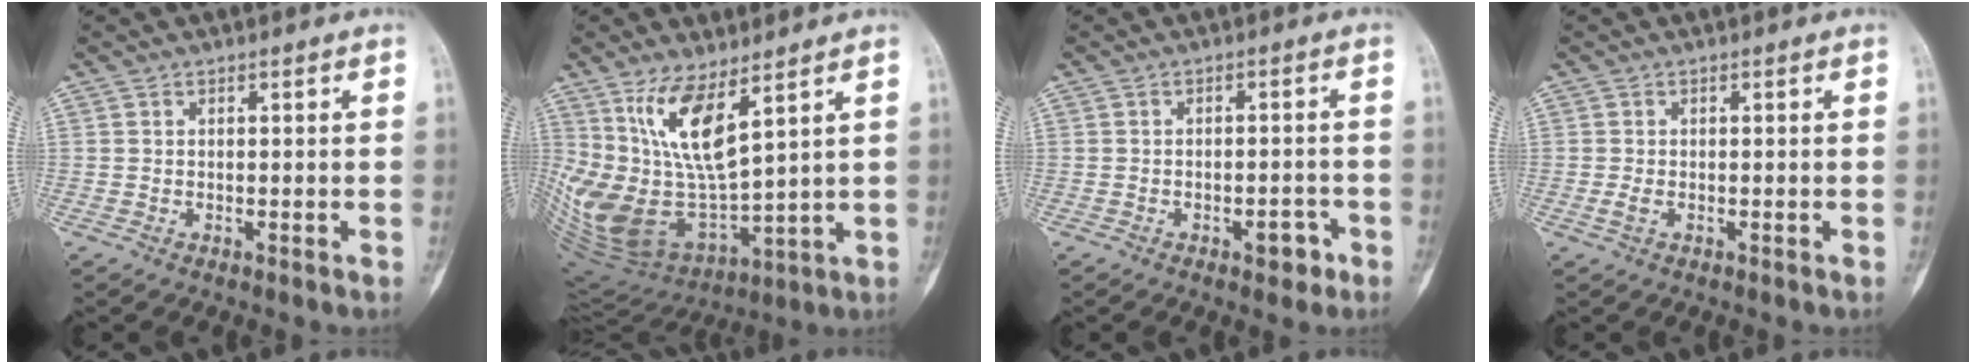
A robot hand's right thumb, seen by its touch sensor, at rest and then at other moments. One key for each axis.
{"total": 19.8, "fx": 7.5, "fy": 8.0, "fz": 16.5, "tx": -0.330, "ty": -0.053, "tz": 0.169}
{"total": 3.6, "fx": -2.0, "fy": 1.8, "fz": 2.5, "tx": -0.020, "ty": 0.017, "tz": -0.023}
{"total": 1.4, "fx": -0.4, "fy": 0.7, "fz": 1.1, "tx": -0.030, "ty": -0.003, "tz": -0.010}